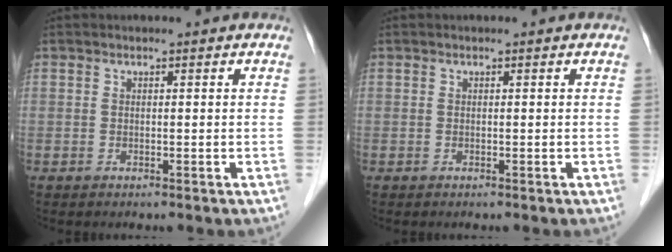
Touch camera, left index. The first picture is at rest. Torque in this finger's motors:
{"motor_torque": [0.00, 0.00, 0.00, 0.00]}